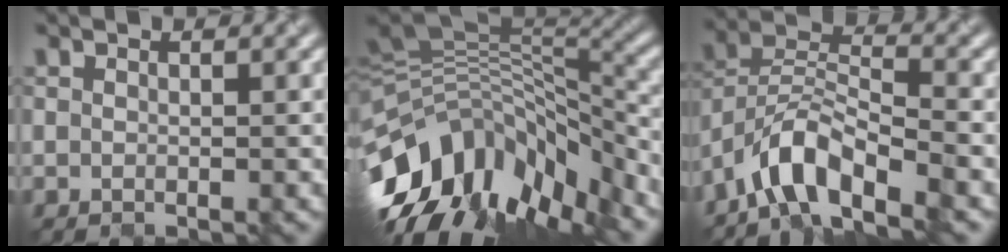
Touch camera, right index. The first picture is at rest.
{"total": 12.9, "force": [-6.6, 6.4, 9.1], "torque": [-0.177, 0.023, -0.123]}
{"total": 6.7, "force": [-5.1, 2.2, 3.7], "torque": [-0.061, 0.005, -0.100]}